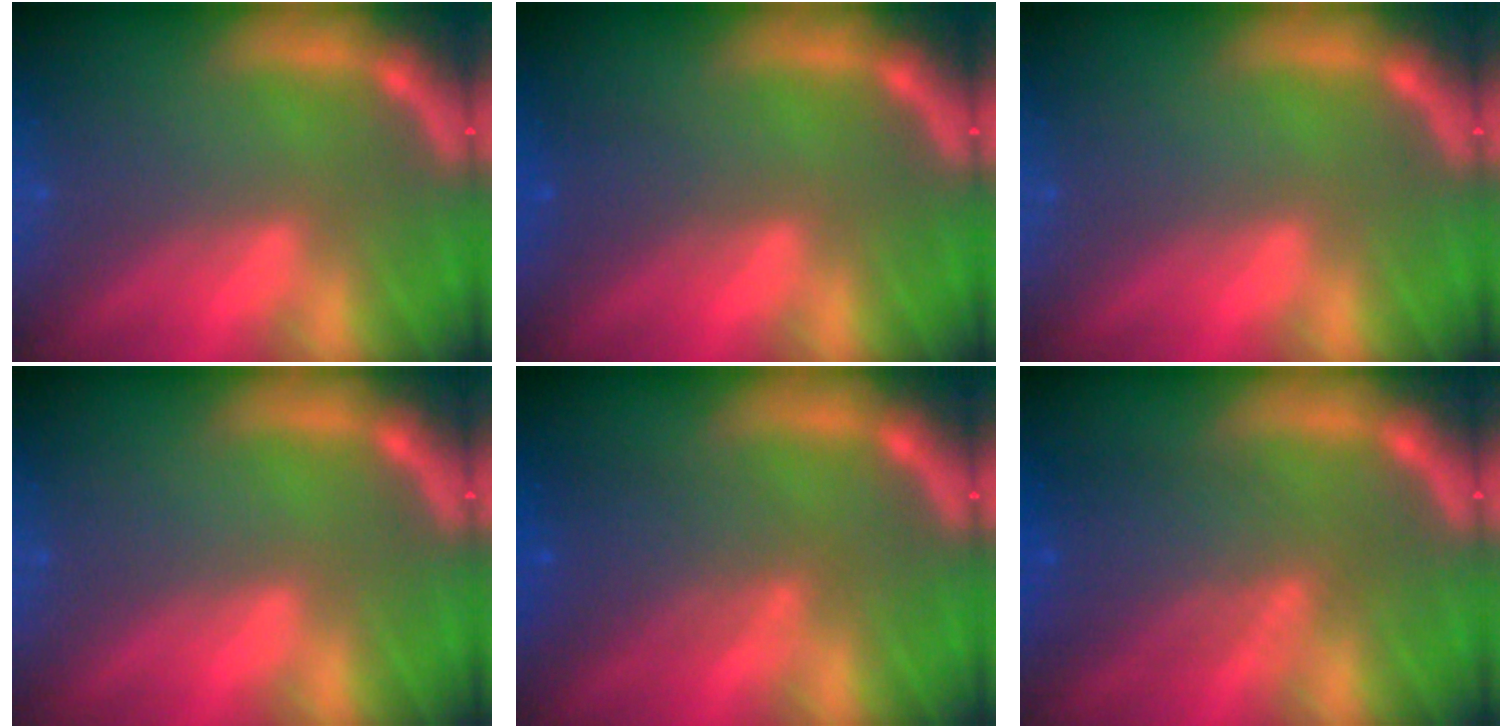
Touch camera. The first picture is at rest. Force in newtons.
{"total": 1.5}
{"total": 0.0}
{"total": 0.0}
{"total": 4.1}
{"total": 5.5}